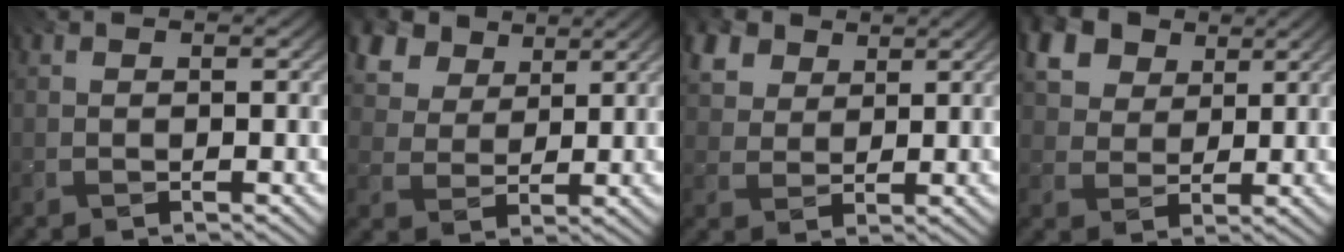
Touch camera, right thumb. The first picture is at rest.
{"total": 8.5, "force": [5.1, 5.3, 4.3], "torque": [-0.132, 0.005, 0.094]}
{"total": 6.1, "force": [3.7, 3.9, 2.8], "torque": [-0.089, 0.010, 0.070]}
{"total": 9.7, "force": [5.3, 6.5, 4.8], "torque": [-0.147, 0.004, 0.093]}